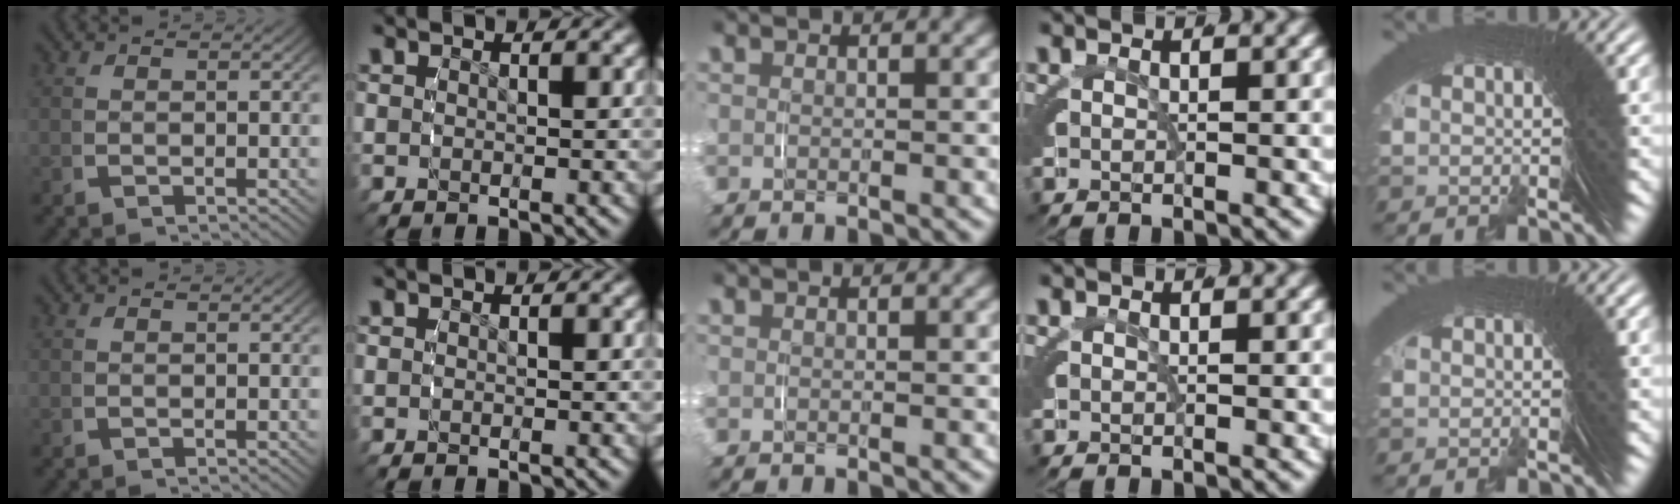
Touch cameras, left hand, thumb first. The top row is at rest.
{}